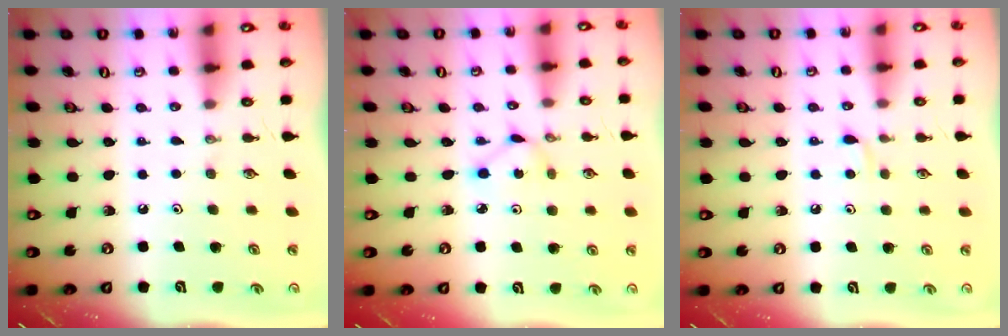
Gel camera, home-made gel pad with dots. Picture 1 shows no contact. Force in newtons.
{"total": 2.3, "press": 2.3, "slide": 0.3}
{"total": 4.4, "press": 4.3, "slide": 0.6}